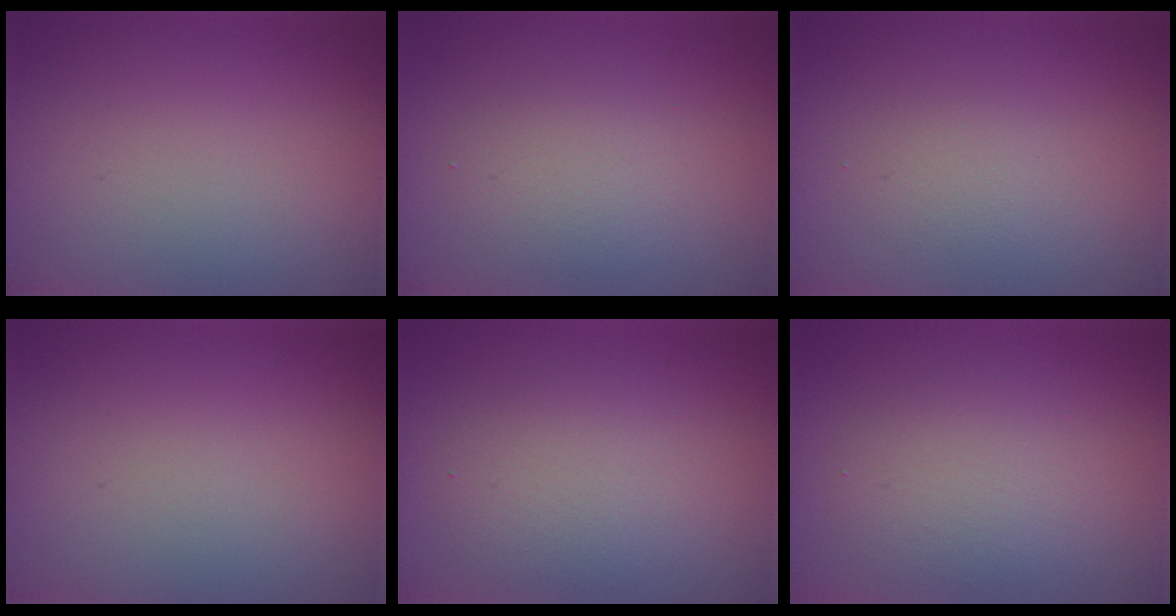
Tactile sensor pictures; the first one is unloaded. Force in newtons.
{"total": 2.4, "press": 2.4, "slide": 0.2}
{"total": 1.3, "press": 1.3, "slide": 0.0}
{"total": 0.0}
{"total": 2.0, "press": 2.0, "slide": 0.2}
{"total": 3.4, "press": 3.4, "slide": 0.2}